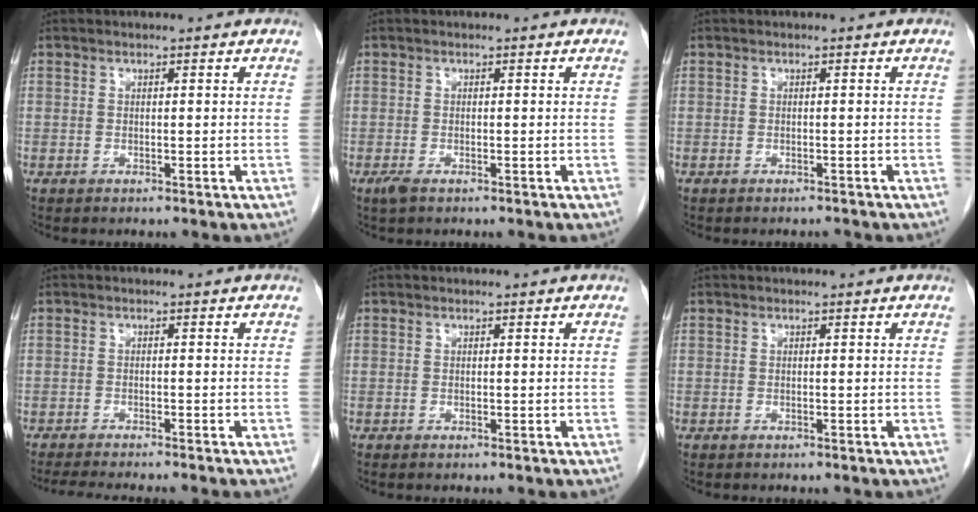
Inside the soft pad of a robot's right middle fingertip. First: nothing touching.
{"total": 1.4, "force": [-0.9, 0.4, 1.0], "torque": [-0.027, -0.004, -0.014]}
{"total": 0.9, "force": [-0.8, 0.2, 0.2], "torque": [-0.009, -0.002, -0.012]}
{"total": 7.6, "force": [-6.8, -0.1, 3.5], "torque": [-0.039, -0.016, -0.103]}
{"total": 0.0}
{"total": 0.0}